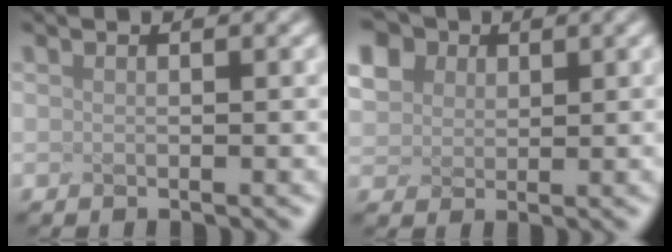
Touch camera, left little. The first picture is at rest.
{"total": 3.9, "force": [2.3, 2.9, 1.4], "torque": [-0.094, 0.016, 0.074]}